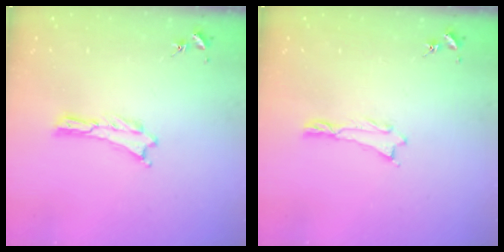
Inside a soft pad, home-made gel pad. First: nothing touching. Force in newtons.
{"total": 0.5, "press": 0.5, "slide": 0.2}